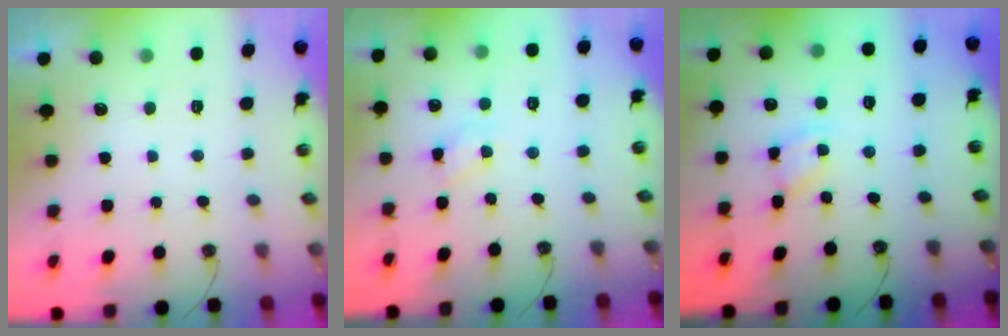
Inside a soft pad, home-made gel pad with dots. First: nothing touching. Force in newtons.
{"total": 5.1, "press": 5.0, "slide": 0.4}
{"total": 2.7, "press": 2.7, "slide": 0.1}